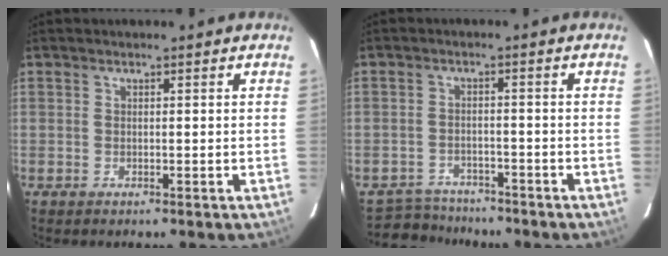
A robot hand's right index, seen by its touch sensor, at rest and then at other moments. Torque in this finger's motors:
{"motor_torque": [0.06, -0.13, 0.01, -0.02]}